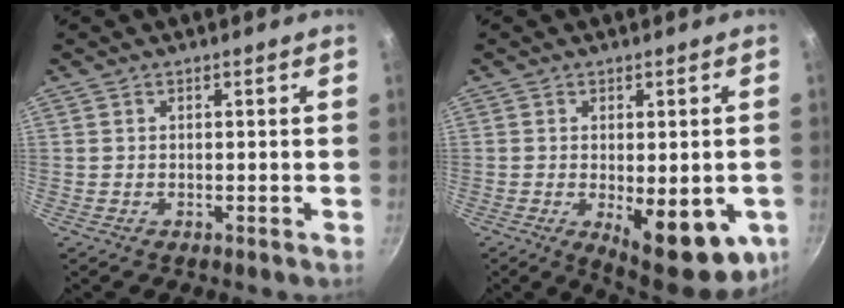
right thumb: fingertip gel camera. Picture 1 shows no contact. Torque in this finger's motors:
{"motor_torque": [-0.45, 0.61, -0.19, 0.01, 0.26]}